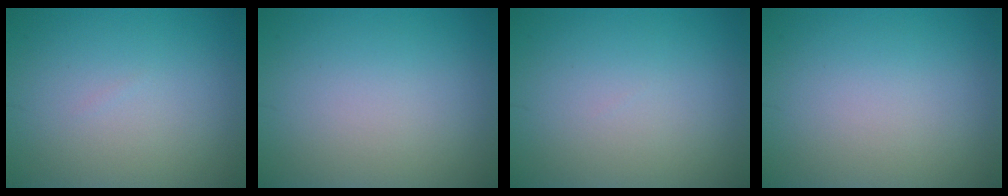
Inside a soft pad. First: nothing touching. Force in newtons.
{"total": 0.0}
{"total": 0.0}
{"total": 0.0}